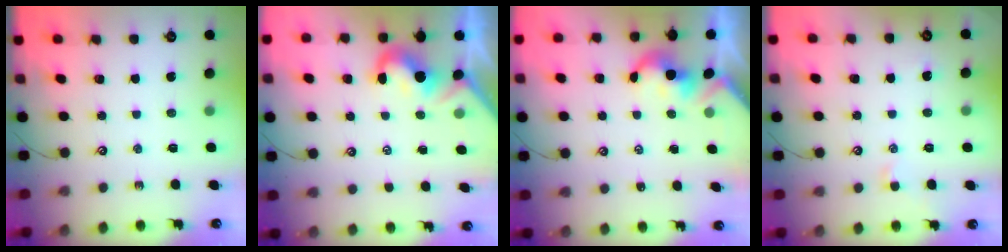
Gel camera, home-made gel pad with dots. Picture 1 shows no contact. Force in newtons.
{"total": 1.8, "press": 1.6, "slide": 0.8}
{"total": 2.0, "press": 2.0, "slide": 0.2}
{"total": 0.5, "press": 0.3, "slide": 0.4}